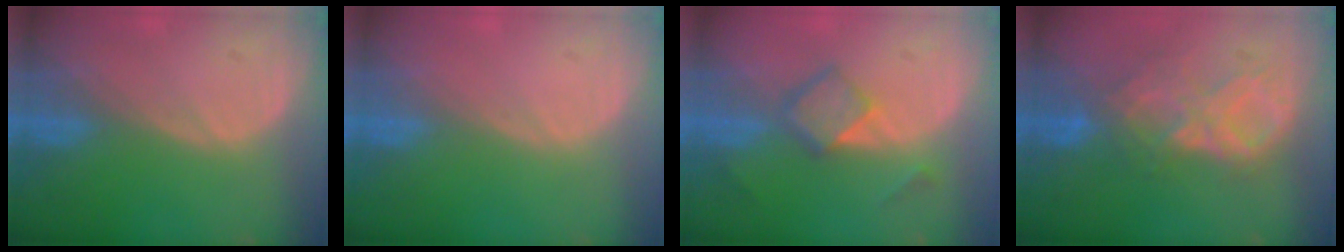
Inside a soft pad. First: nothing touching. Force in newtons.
{"total": 0.0}
{"total": 5.5, "press": 4.8, "slide": 2.8}
{"total": 8.6, "press": 7.6, "slide": 3.9}